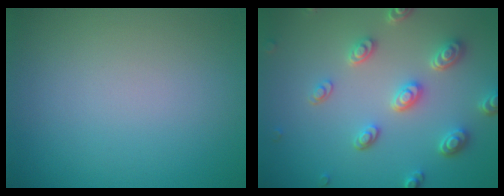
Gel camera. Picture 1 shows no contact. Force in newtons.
{"total": 4.6, "press": 3.6, "slide": 2.9}